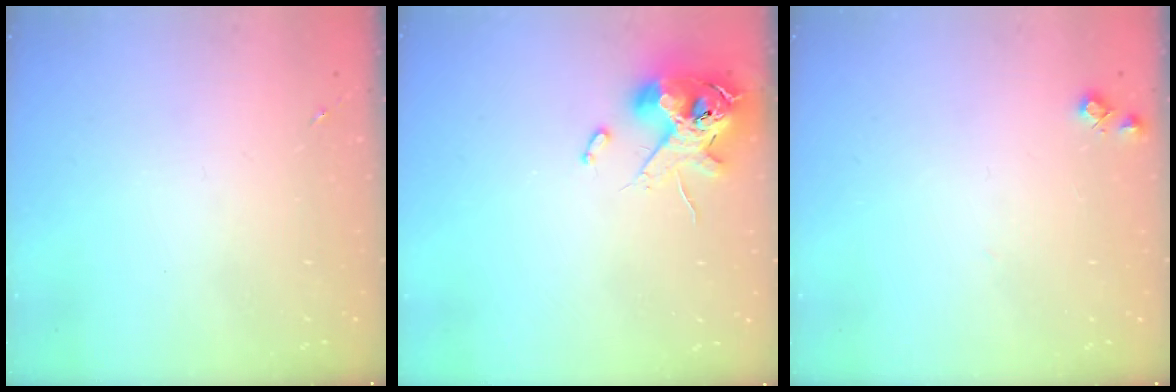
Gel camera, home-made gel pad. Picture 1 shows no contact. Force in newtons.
{"total": 12.6, "press": 12.4, "slide": 2.1}
{"total": 6.6, "press": 6.6, "slide": 0.6}